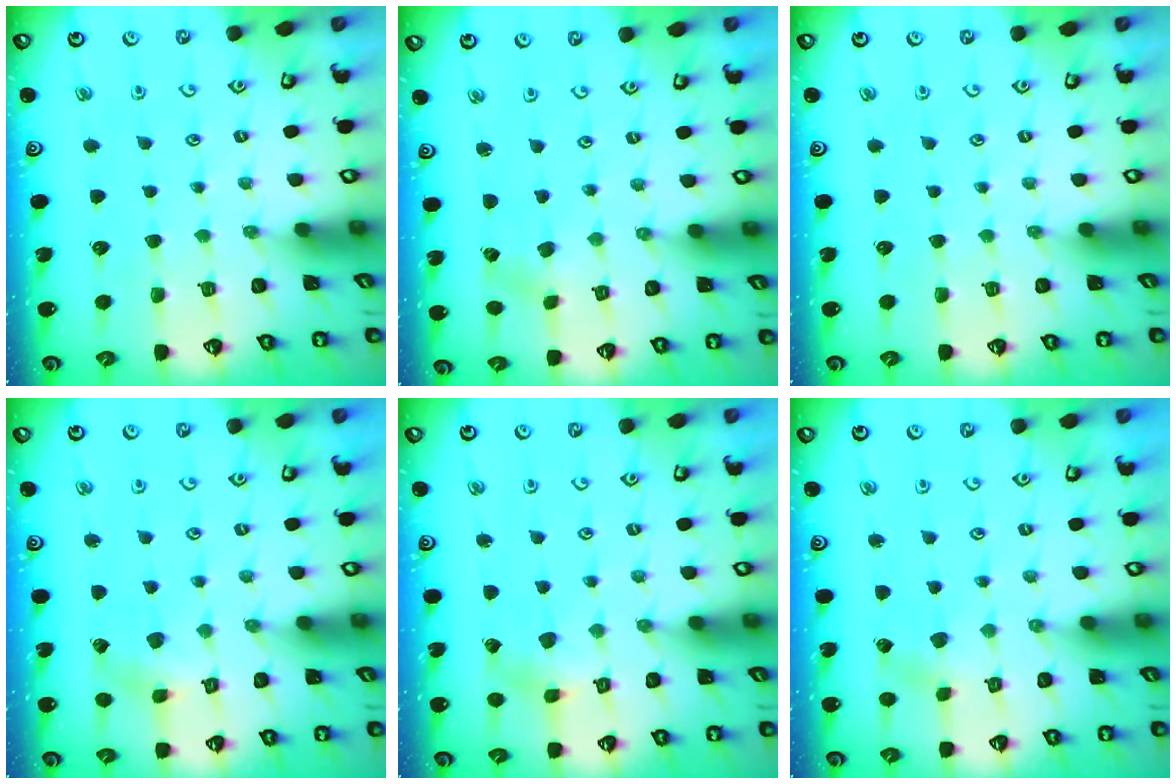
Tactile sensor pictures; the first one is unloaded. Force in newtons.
{"total": 2.6, "press": 2.6, "slide": 0.2}
{"total": 0.0}
{"total": 3.2, "press": 3.2, "slide": 0.3}
{"total": 2.5, "press": 2.5, "slide": 0.3}
{"total": 2.0, "press": 1.9, "slide": 0.6}